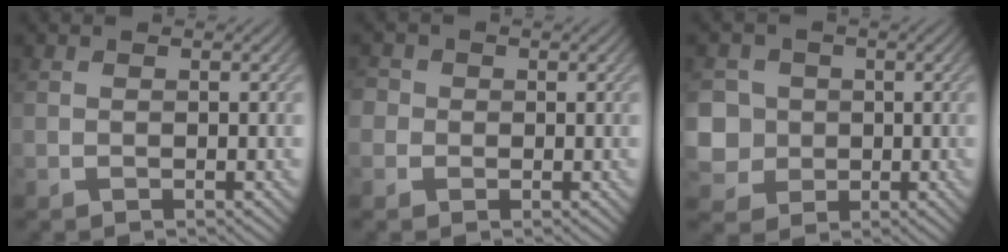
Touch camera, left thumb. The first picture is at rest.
{"total": 2.8, "force": [0.5, 2.7, 0.7], "torque": [-0.011, 0.005, -0.015]}
{"total": 6.5, "force": [0.0, 6.2, 1.9], "torque": [-0.076, -0.002, -0.021]}